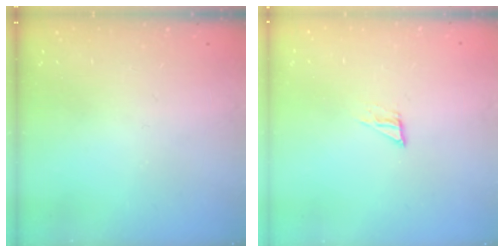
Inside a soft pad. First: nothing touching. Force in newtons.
{"total": 4.3, "press": 4.3, "slide": 0.3}